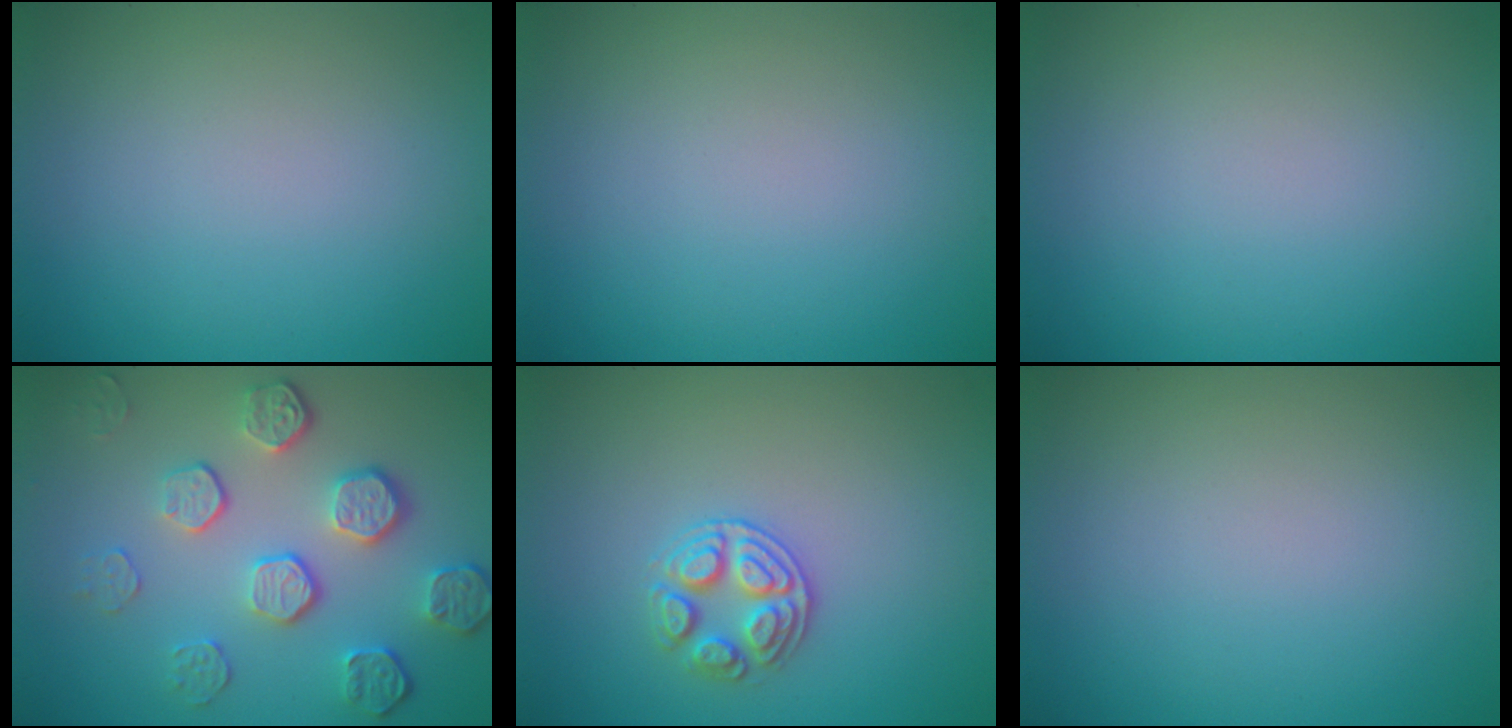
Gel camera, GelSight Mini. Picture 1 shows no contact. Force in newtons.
{"total": 0.0}
{"total": 0.0}
{"total": 5.5, "press": 4.0, "slide": 3.8}
{"total": 2.6, "press": 2.6, "slide": 0.6}
{"total": 0.0}